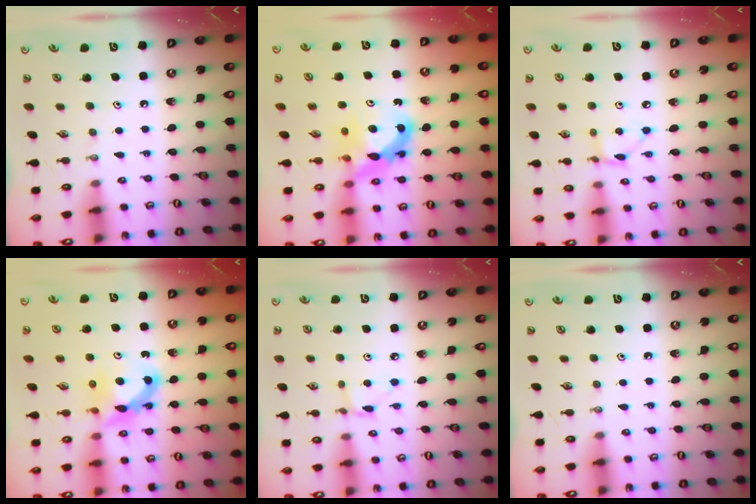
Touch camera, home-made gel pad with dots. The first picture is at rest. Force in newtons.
{"total": 8.3, "press": 8.3, "slide": 0.6}
{"total": 2.9, "press": 2.9, "slide": 0.2}
{"total": 7.0, "press": 7.0, "slide": 0.6}
{"total": 3.7, "press": 3.7, "slide": 0.4}
{"total": 0.0}